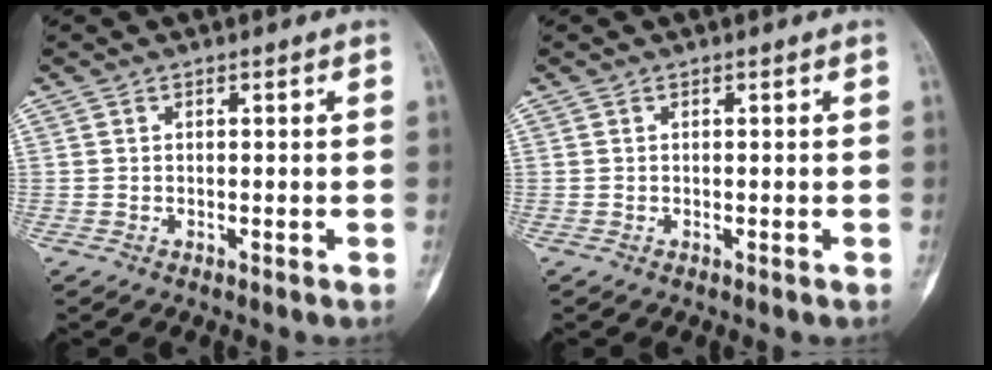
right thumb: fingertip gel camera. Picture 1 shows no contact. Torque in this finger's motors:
{"motor_torque": [0.00, 0.00, 0.06, -0.06, 0.00]}